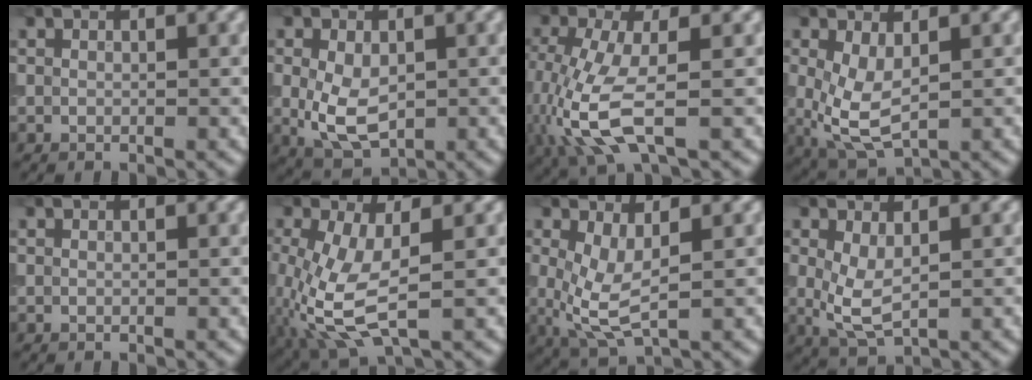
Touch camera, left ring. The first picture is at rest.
{"total": 5.3, "force": [-0.3, 3.4, 4.1], "torque": [-0.085, -0.009, 0.000]}
{"total": 7.4, "force": [-2.0, 3.0, 6.5], "torque": [-0.172, -0.014, -0.042]}
{"total": 5.0, "force": [0.1, 2.5, 4.3], "torque": [-0.108, -0.013, 0.009]}
{"total": 0.0}
{"total": 7.1, "force": [-1.2, 3.0, 6.3], "torque": [-0.164, -0.012, -0.020]}
{"total": 4.5, "force": [0.3, 1.8, 4.1], "torque": [-0.100, -0.014, 0.008]}
{"total": 3.5, "force": [0.4, 1.6, 3.1], "torque": [-0.073, -0.005, 0.011]}